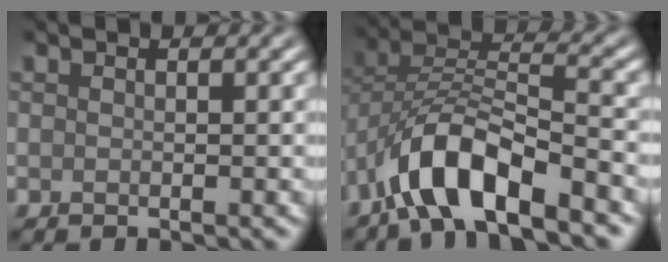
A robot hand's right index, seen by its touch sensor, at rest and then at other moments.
{"total": 8.4, "force": [-5.5, 2.5, 5.9], "torque": [-0.105, 0.013, -0.100]}